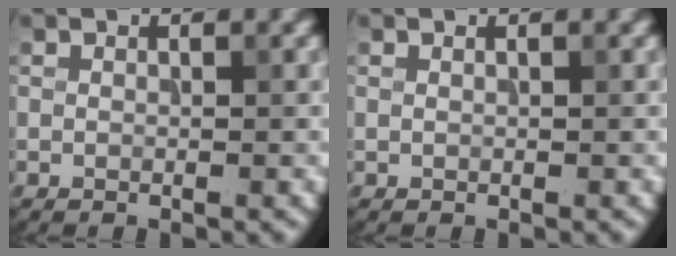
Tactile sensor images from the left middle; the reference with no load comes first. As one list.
[{"total": 0.0}]